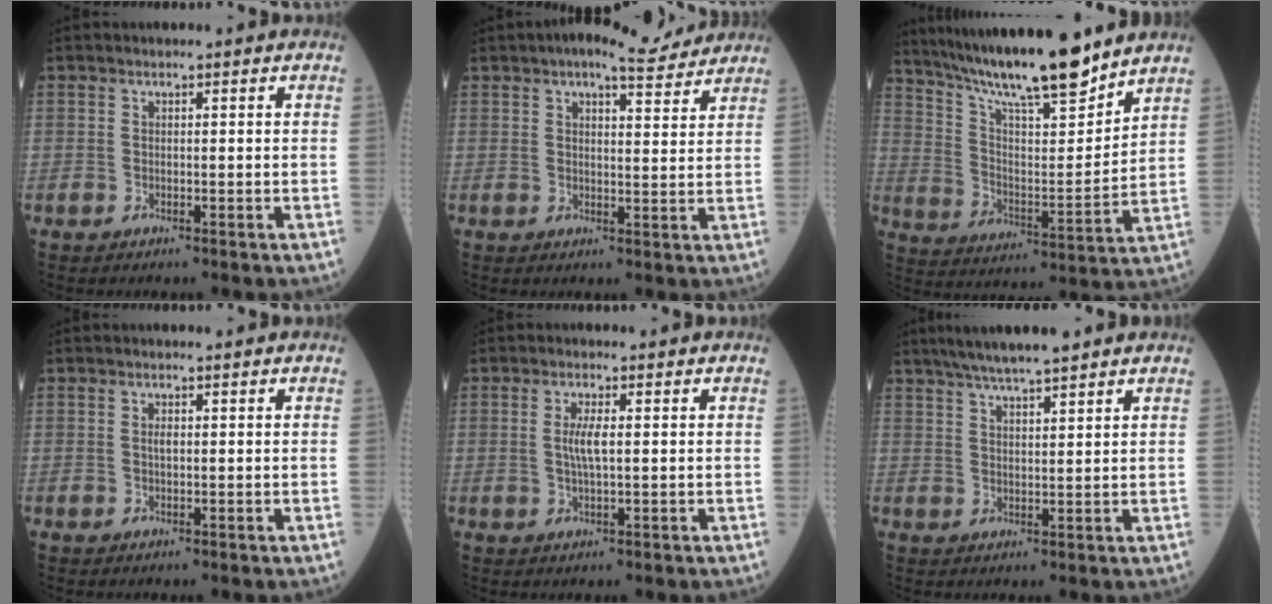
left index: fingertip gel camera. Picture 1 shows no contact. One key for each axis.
{"total": 7.8, "fx": 6.6, "fy": 2.0, "fz": 3.6, "tx": -0.055, "ty": 0.019, "tz": 0.082}
{"total": 18.7, "fx": 15.8, "fy": 1.5, "fz": 9.9, "tx": -0.171, "ty": 0.001, "tz": 0.270}
{"total": 0.9, "fx": 0.2, "fy": 0.3, "fz": 0.8, "tx": -0.018, "ty": 0.000, "tz": 0.004}
{"total": 3.1, "fx": 0.4, "fy": 0.5, "fz": 3.0, "tx": -0.065, "ty": -0.002, "tz": 0.009}
{"total": 8.2, "fx": 6.7, "fy": 0.5, "fz": 4.7, "tx": -0.077, "ty": 0.025, "tz": 0.110}